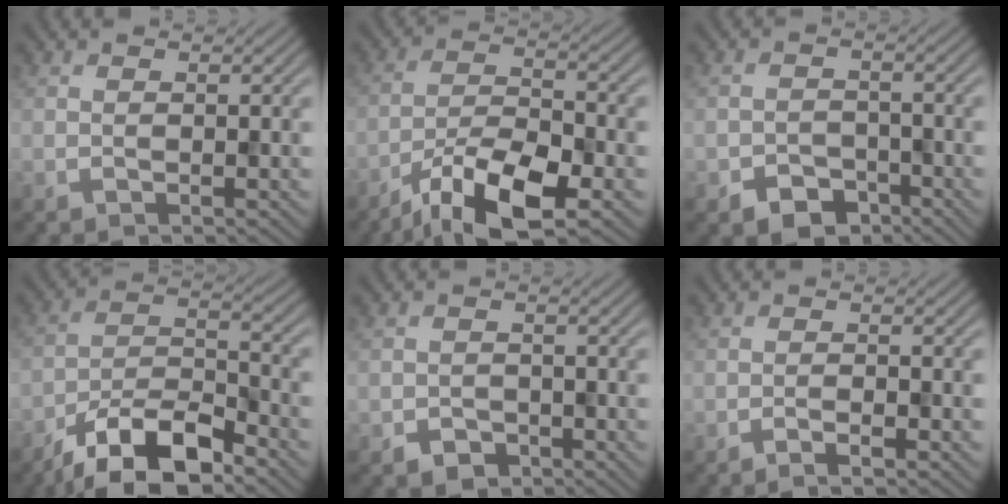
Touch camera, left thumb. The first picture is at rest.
{"total": 11.4, "force": [-7.5, 3.3, 7.9], "torque": [-0.145, -0.004, -0.144]}
{"total": 4.0, "force": [-2.8, 2.5, 1.4], "torque": [-0.022, -0.006, -0.053]}
{"total": 11.3, "force": [-8.1, 3.6, 7.0], "torque": [-0.121, 0.000, -0.162]}
{"total": 2.2, "force": [-1.5, 1.5, 0.7], "torque": [-0.010, -0.004, -0.030]}
{"total": 1.6, "force": [-1.1, 0.1, 1.2], "torque": [-0.019, 0.005, -0.021]}